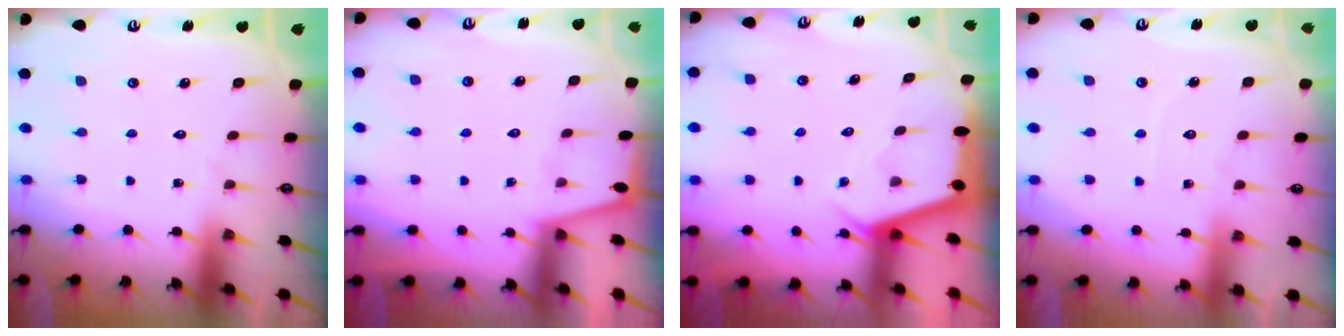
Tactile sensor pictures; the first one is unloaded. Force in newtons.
{"total": 1.1, "press": 1.1, "slide": 0.1}
{"total": 2.9, "press": 2.9, "slide": 0.3}
{"total": 3.2, "press": 3.2, "slide": 0.5}